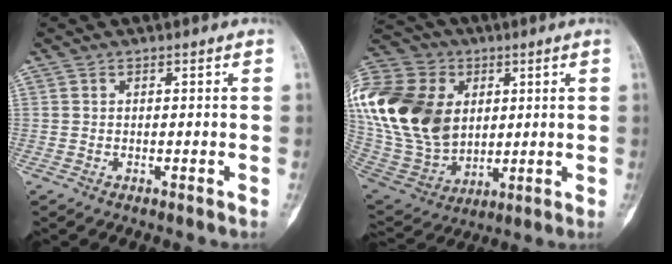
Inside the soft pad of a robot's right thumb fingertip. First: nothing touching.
{"total": 29.2, "force": [5.7, 21.5, 18.9], "torque": [-0.417, 0.018, 0.121]}